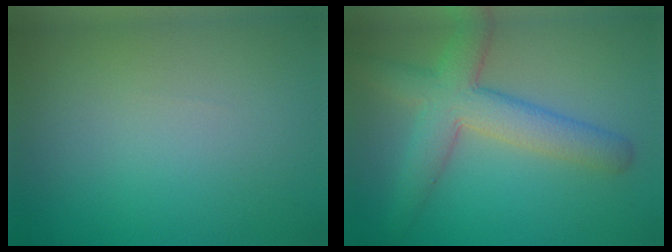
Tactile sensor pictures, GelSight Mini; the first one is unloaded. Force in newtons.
{"total": 6.2, "press": 6.2, "slide": 0.2}